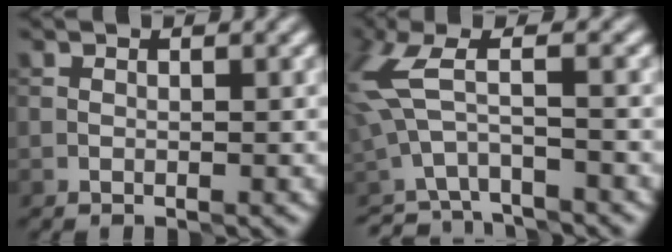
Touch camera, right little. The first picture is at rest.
{"total": 4.0, "force": [-1.4, 1.8, 3.2], "torque": [-0.077, 0.000, -0.033]}